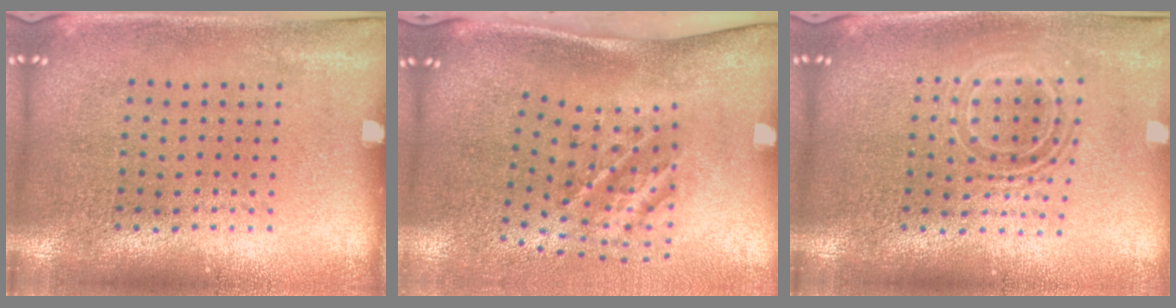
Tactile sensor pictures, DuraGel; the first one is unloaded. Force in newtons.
{"total": 2.3, "press": 1.3, "slide": 1.9}
{"total": 1.6, "press": 1.3, "slide": 0.9}